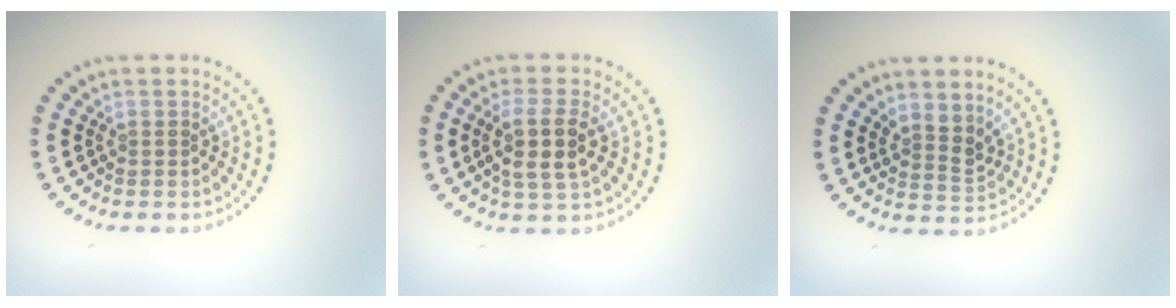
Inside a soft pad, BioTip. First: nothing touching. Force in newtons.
{"total": 3.6, "press": 3.4, "slide": 1.4}
{"total": 2.2, "press": 1.7, "slide": 1.4}